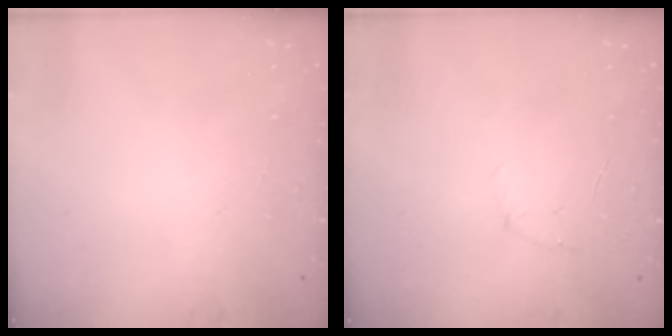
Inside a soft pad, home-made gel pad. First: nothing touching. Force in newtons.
{"total": 3.7, "press": 3.6, "slide": 1.0}